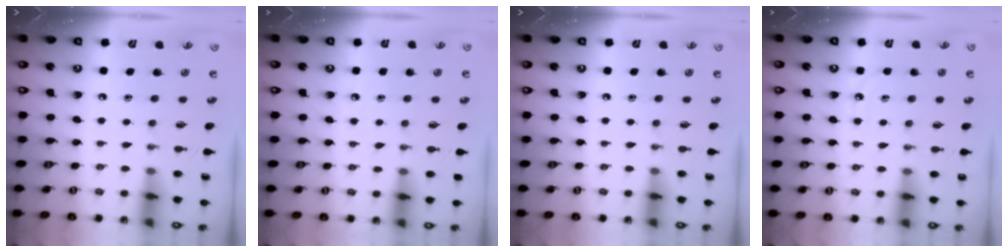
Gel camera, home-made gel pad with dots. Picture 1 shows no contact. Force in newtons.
{"total": 4.3, "press": 4.2, "slide": 0.6}
{"total": 0.0}
{"total": 4.9, "press": 4.8, "slide": 0.4}